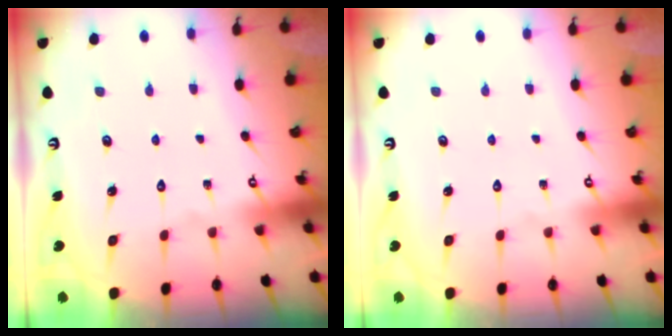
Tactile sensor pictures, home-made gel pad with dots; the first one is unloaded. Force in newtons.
{"total": 0.0}